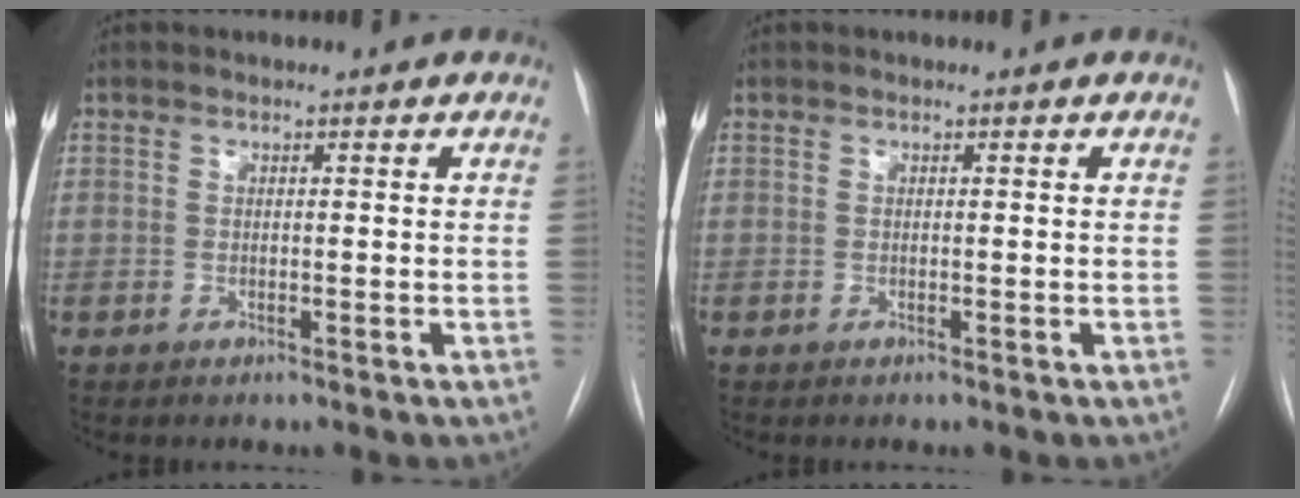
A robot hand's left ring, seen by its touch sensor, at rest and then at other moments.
{"total": 0.0}